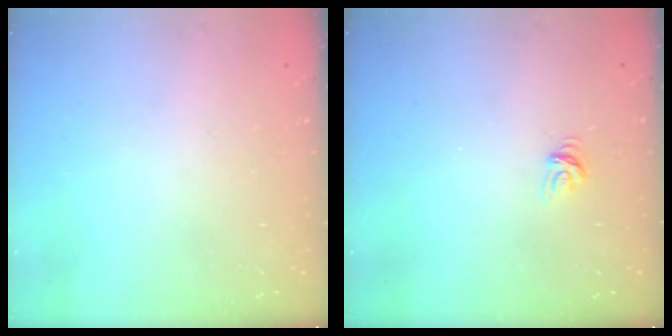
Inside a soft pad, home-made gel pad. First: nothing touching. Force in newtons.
{"total": 4.7, "press": 4.7, "slide": 0.3}